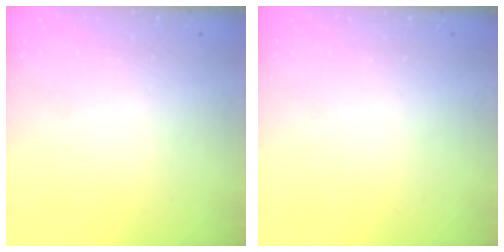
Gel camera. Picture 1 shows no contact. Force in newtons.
{"total": 0.0}